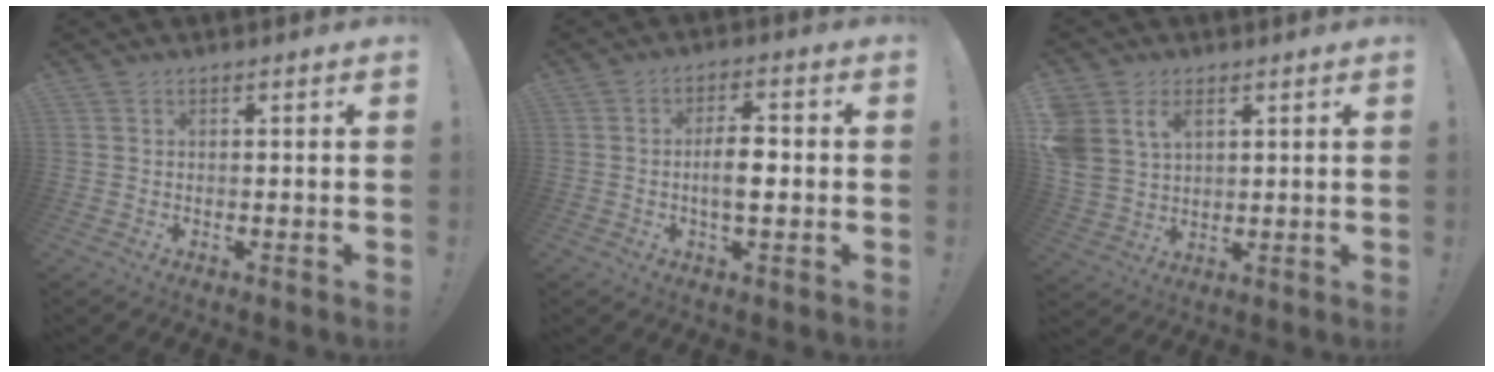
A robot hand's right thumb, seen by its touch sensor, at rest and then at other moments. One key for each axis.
{"total": 6.8, "fx": -1.0, "fy": 2.8, "fz": 6.1, "tx": -0.091, "ty": 0.001, "tz": -0.025}
{"total": 8.2, "fx": 3.8, "fy": 6.2, "fz": 3.8, "tx": -0.081, "ty": -0.018, "tz": 0.075}